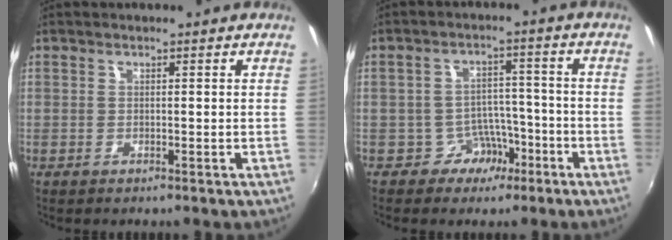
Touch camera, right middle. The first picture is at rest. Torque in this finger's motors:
{"motor_torque": [0.39, -0.40, 0.02, -0.02]}